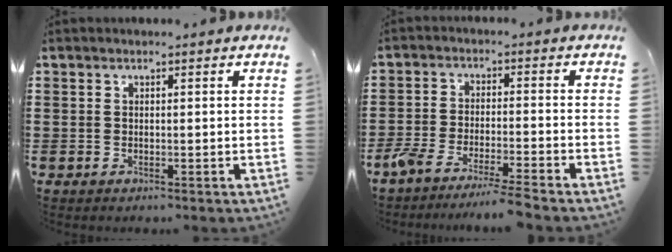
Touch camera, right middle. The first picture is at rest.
{"total": 5.2, "force": [-4.7, -0.4, 2.1], "torque": [-0.054, -0.019, -0.096]}